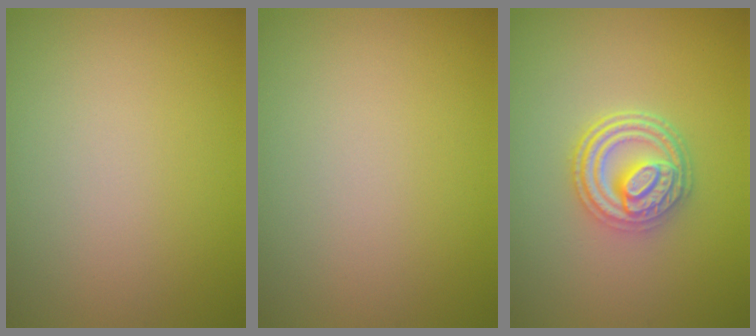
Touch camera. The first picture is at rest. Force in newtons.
{"total": 0.0}
{"total": 4.5, "press": 3.7, "slide": 2.6}